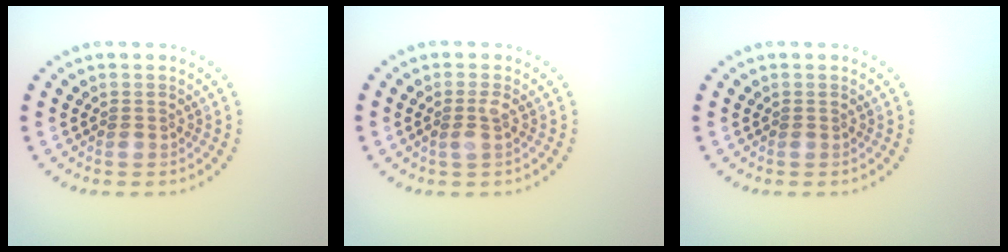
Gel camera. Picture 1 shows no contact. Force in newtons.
{"total": 1.2, "press": 1.1, "slide": 0.4}
{"total": 0.0}